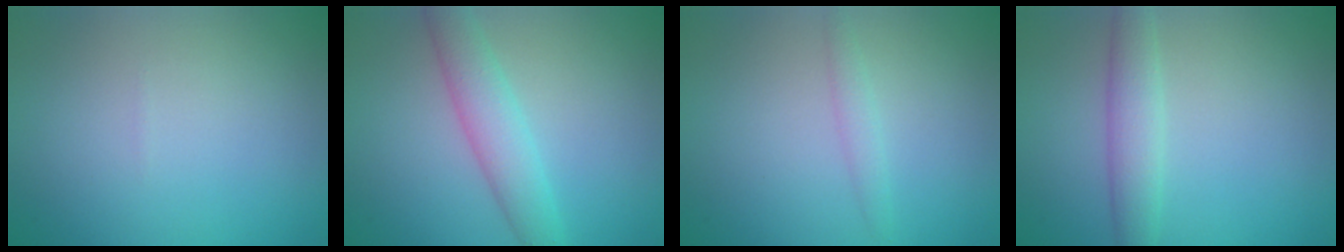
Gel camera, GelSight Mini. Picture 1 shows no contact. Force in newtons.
{"total": 3.8, "press": 3.8, "slide": 0.1}
{"total": 1.2, "press": 1.2, "slide": 0.1}
{"total": 3.0, "press": 3.0, "slide": 0.0}